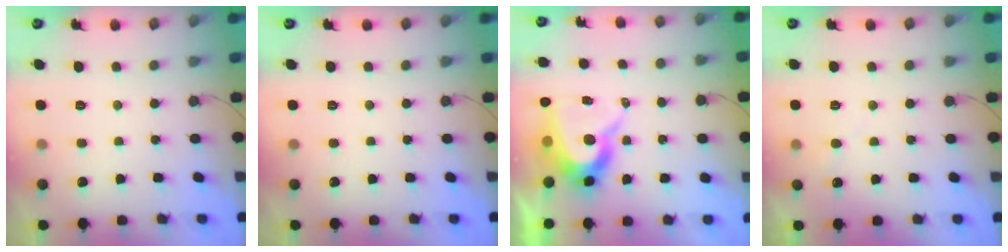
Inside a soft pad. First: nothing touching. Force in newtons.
{"total": 0.0}
{"total": 11.4, "press": 11.3, "slide": 0.8}
{"total": 3.9, "press": 3.9, "slide": 0.2}